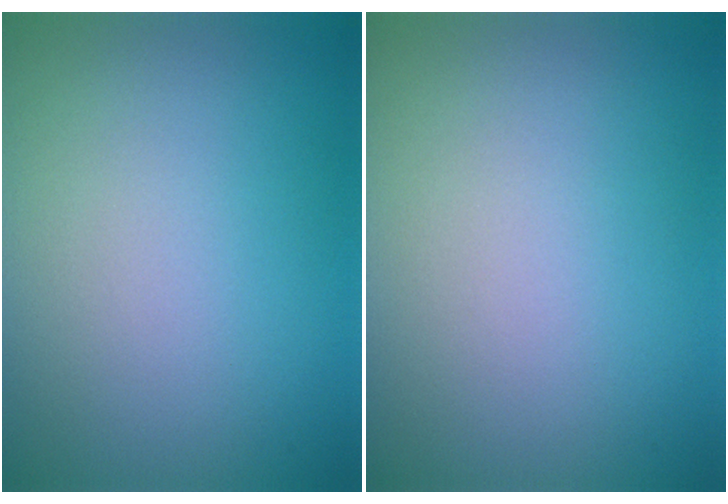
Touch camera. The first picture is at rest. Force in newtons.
{"total": 0.0}